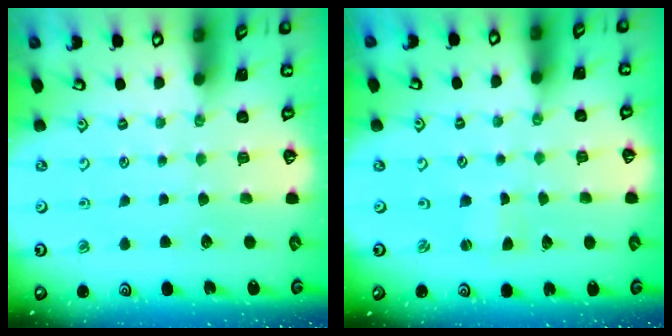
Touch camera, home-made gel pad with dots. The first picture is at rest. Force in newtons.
{"total": 0.5, "press": 0.4, "slide": 0.3}